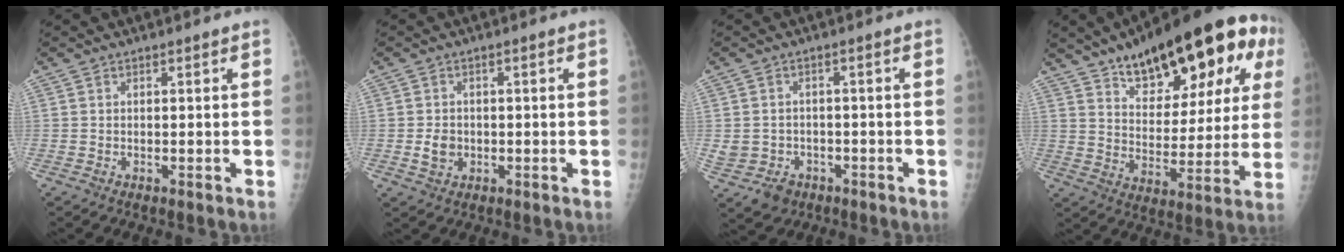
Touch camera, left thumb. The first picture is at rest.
{"total": 3.3, "force": [-0.6, 2.7, 1.8], "torque": [-0.023, 0.003, -0.007]}
{"total": 8.7, "force": [-3.5, 7.4, 2.8], "torque": [-0.072, 0.022, -0.041]}
{"total": 25.4, "force": [13.3, 10.8, 18.7], "torque": [-0.235, -0.021, 0.199]}